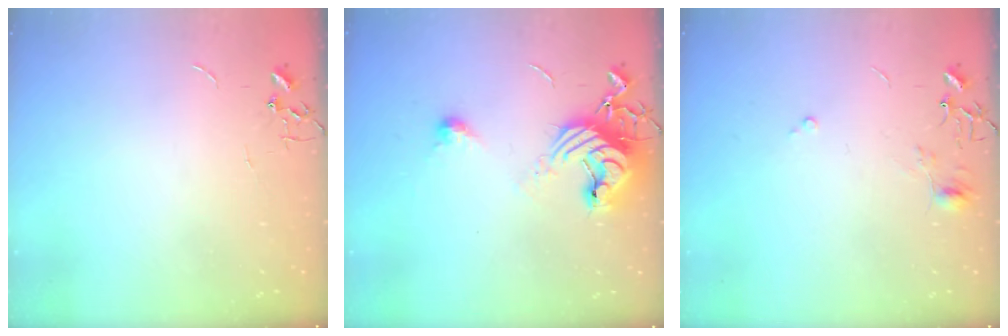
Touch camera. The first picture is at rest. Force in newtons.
{"total": 13.9, "press": 13.8, "slide": 1.2}
{"total": 5.8, "press": 5.8, "slide": 0.6}